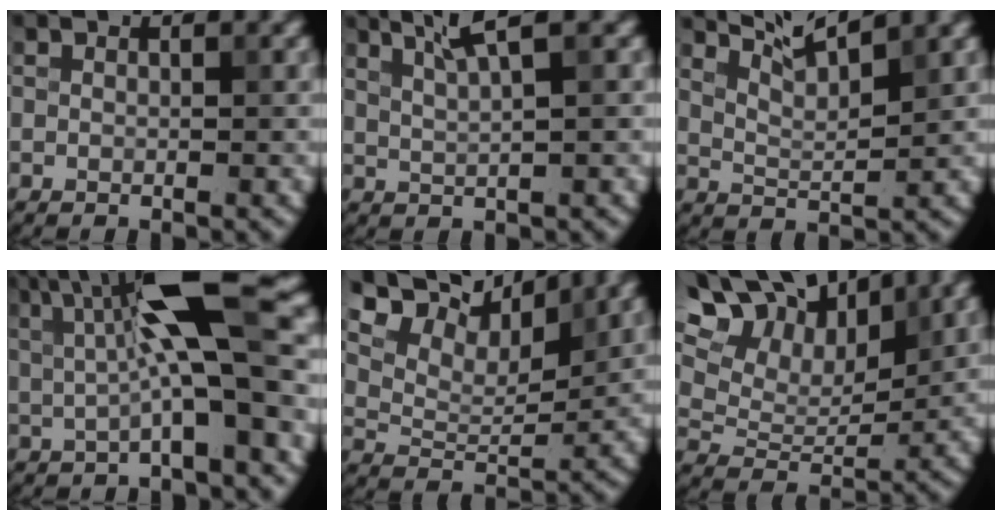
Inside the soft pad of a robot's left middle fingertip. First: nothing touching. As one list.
[{"total": 3.0, "force": [1.3, 0.3, 2.7], "torque": [-0.047, 0.008, 0.032]}, {"total": 3.9, "force": [3.2, 0.5, 2.3], "torque": [-0.045, 0.006, 0.050]}, {"total": 9.2, "force": [1.4, 2.1, 8.8], "torque": [-0.143, 0.006, 0.020]}, {"total": 9.9, "force": [6.3, 5.0, 5.8], "torque": [-0.124, 0.032, 0.093]}, {"total": 12.1, "force": [7.0, 7.0, 7.0], "torque": [-0.153, 0.051, 0.102]}]